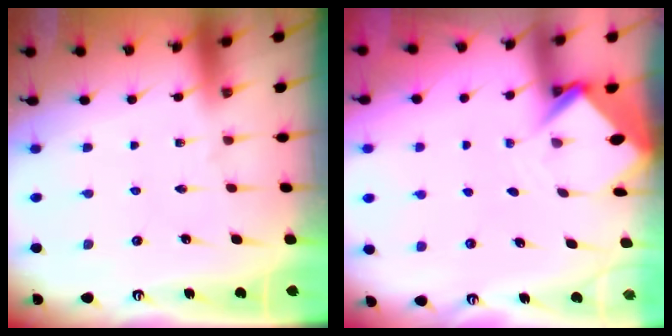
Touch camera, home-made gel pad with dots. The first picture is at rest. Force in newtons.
{"total": 3.9, "press": 3.9, "slide": 0.2}